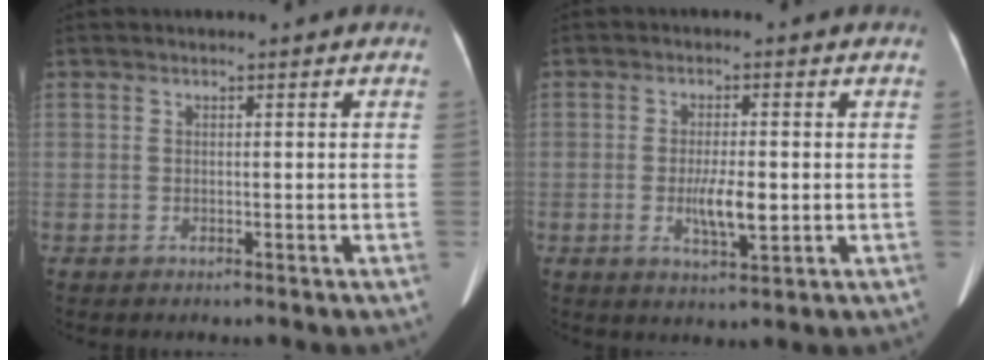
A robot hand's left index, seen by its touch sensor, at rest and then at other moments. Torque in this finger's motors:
{"motor_torque": [0.25, 0.11, 0.15, 0.09]}